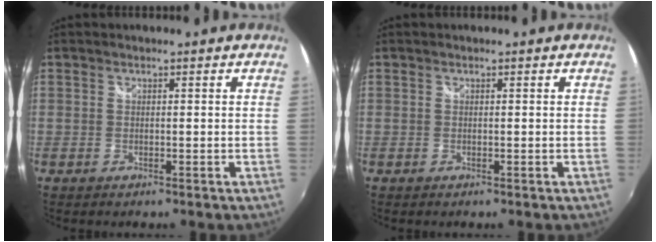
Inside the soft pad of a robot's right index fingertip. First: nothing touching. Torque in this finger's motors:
{"motor_torque": [0.43, 0.55, 0.00, 0.00]}